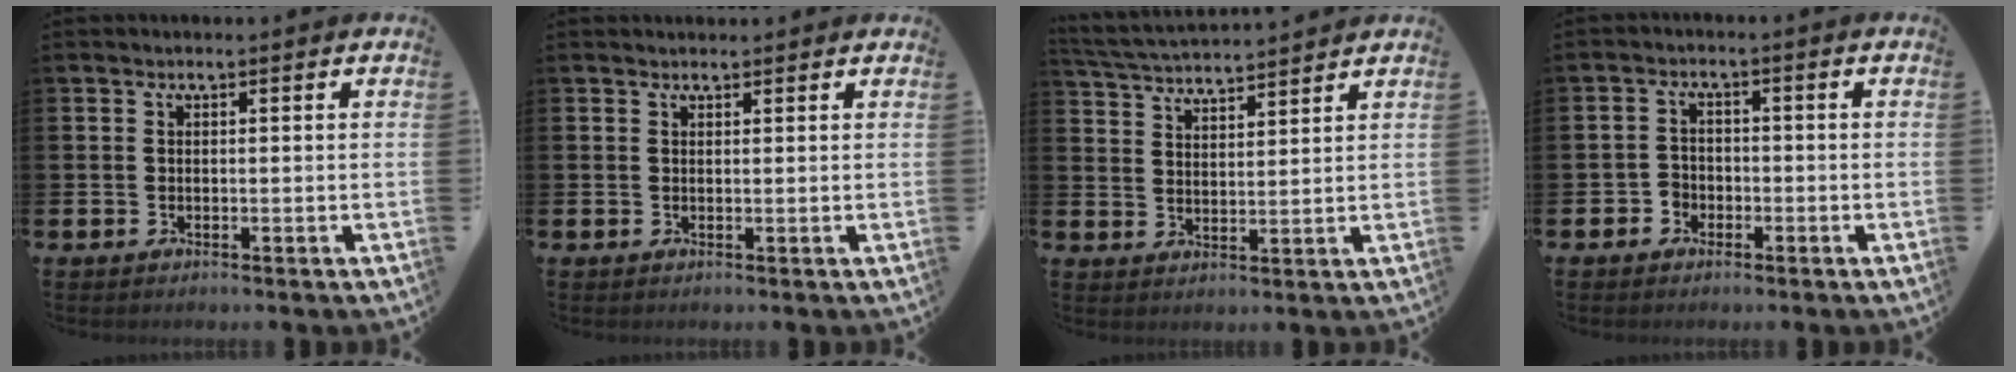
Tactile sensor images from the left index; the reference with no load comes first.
{"total": 0.9, "force": [0.8, 0.4, 0.0], "torque": [0.008, -0.001, 0.014]}
{"total": 4.5, "force": [4.5, 0.2, 0.3], "torque": [-0.028, -0.027, 0.080]}
{"total": 2.2, "force": [-1.5, 1.6, 0.1], "torque": [-0.013, 0.006, -0.034]}